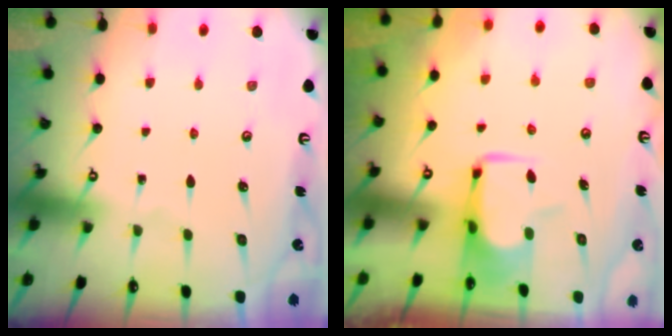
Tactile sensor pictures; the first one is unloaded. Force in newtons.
{"total": 2.2, "press": 2.1, "slide": 0.7}